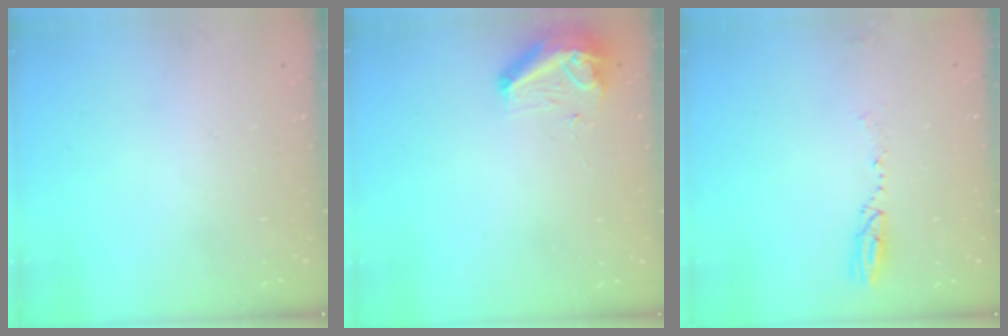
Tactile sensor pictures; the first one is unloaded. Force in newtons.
{"total": 9.6, "press": 9.3, "slide": 2.5}
{"total": 3.8, "press": 3.8, "slide": 0.6}